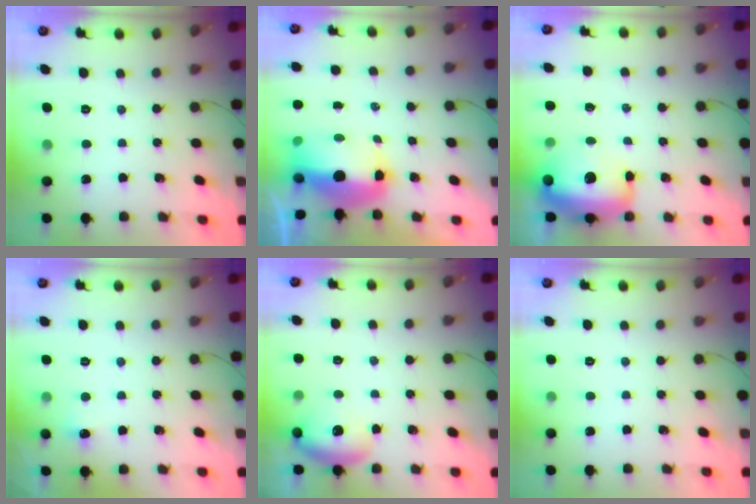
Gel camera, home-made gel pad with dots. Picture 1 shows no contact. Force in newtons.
{"total": 11.5, "press": 11.3, "slide": 2.2}
{"total": 24.4, "press": 21.3, "slide": 11.9}
{"total": 4.6, "press": 4.5, "slide": 1.1}
{"total": 13.0, "press": 11.7, "slide": 5.5}
{"total": 0.0}